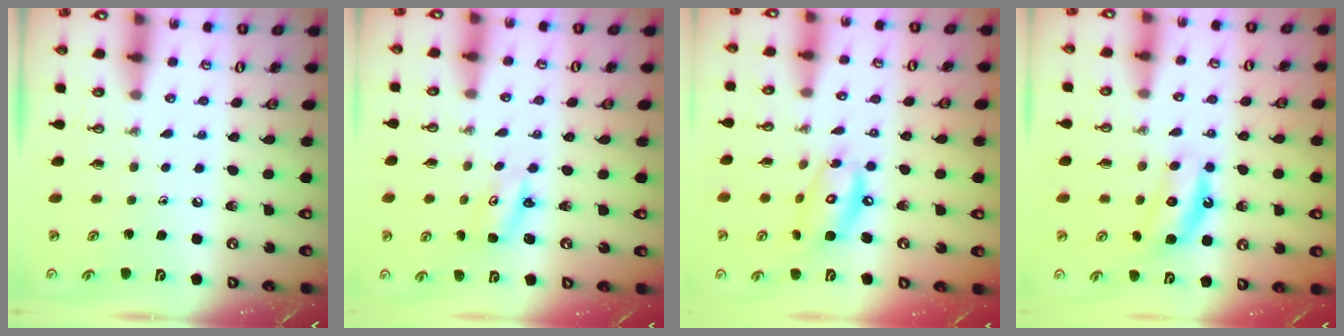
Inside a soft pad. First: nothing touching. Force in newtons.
{"total": 2.6, "press": 2.6, "slide": 0.2}
{"total": 12.1, "press": 12.1, "slide": 1.0}
{"total": 6.0, "press": 6.0, "slide": 0.8}